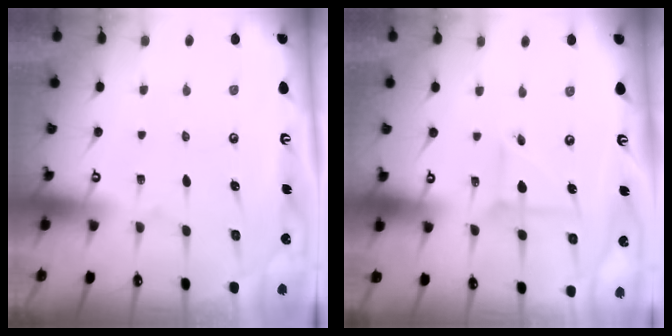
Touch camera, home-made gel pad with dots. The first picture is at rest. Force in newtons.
{"total": 3.6, "press": 3.5, "slide": 0.4}